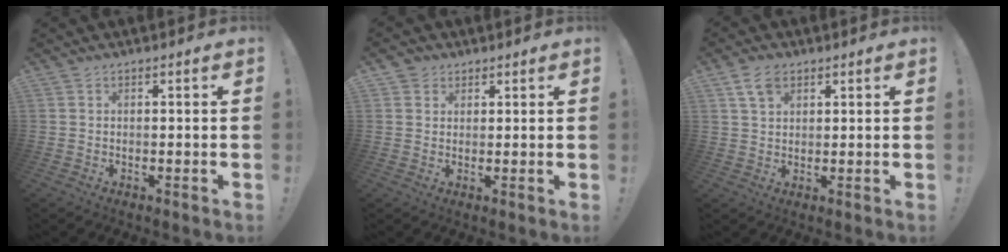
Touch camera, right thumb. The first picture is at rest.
{"total": 3.0, "force": [1.7, 2.5, 0.4], "torque": [-0.005, -0.004, 0.031]}
{"total": 6.1, "force": [3.2, 3.8, 3.6], "torque": [-0.065, -0.002, 0.064]}